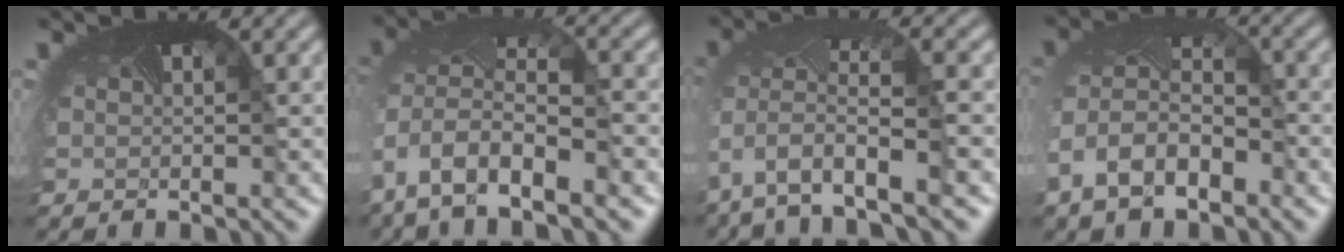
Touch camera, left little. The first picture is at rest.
{"total": 10.8, "force": [-4.9, 6.3, 7.3], "torque": [-0.179, -0.031, -0.056]}
{"total": 8.4, "force": [-3.8, 3.9, 6.5], "torque": [-0.166, -0.026, -0.056]}
{"total": 6.7, "force": [-3.4, 4.2, 3.9], "torque": [-0.104, -0.021, -0.059]}